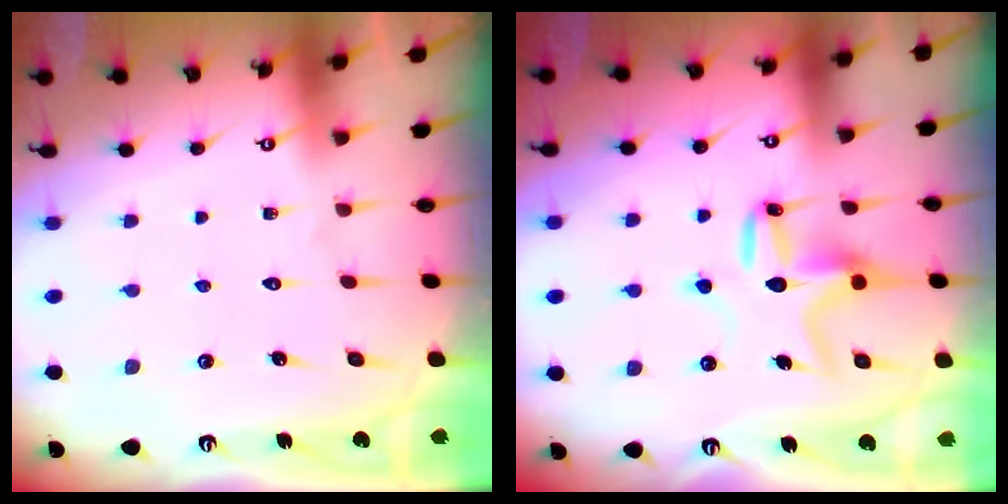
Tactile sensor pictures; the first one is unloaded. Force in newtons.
{"total": 11.6, "press": 11.6, "slide": 0.3}